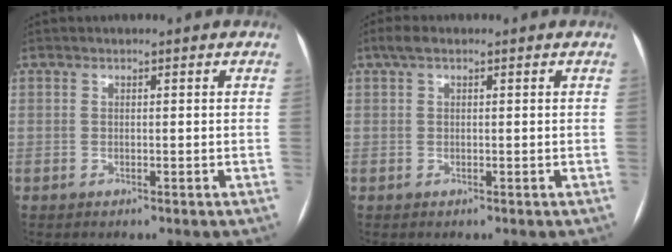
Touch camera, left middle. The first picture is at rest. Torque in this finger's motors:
{"motor_torque": [0.27, -0.29, 0.24, 0.05]}